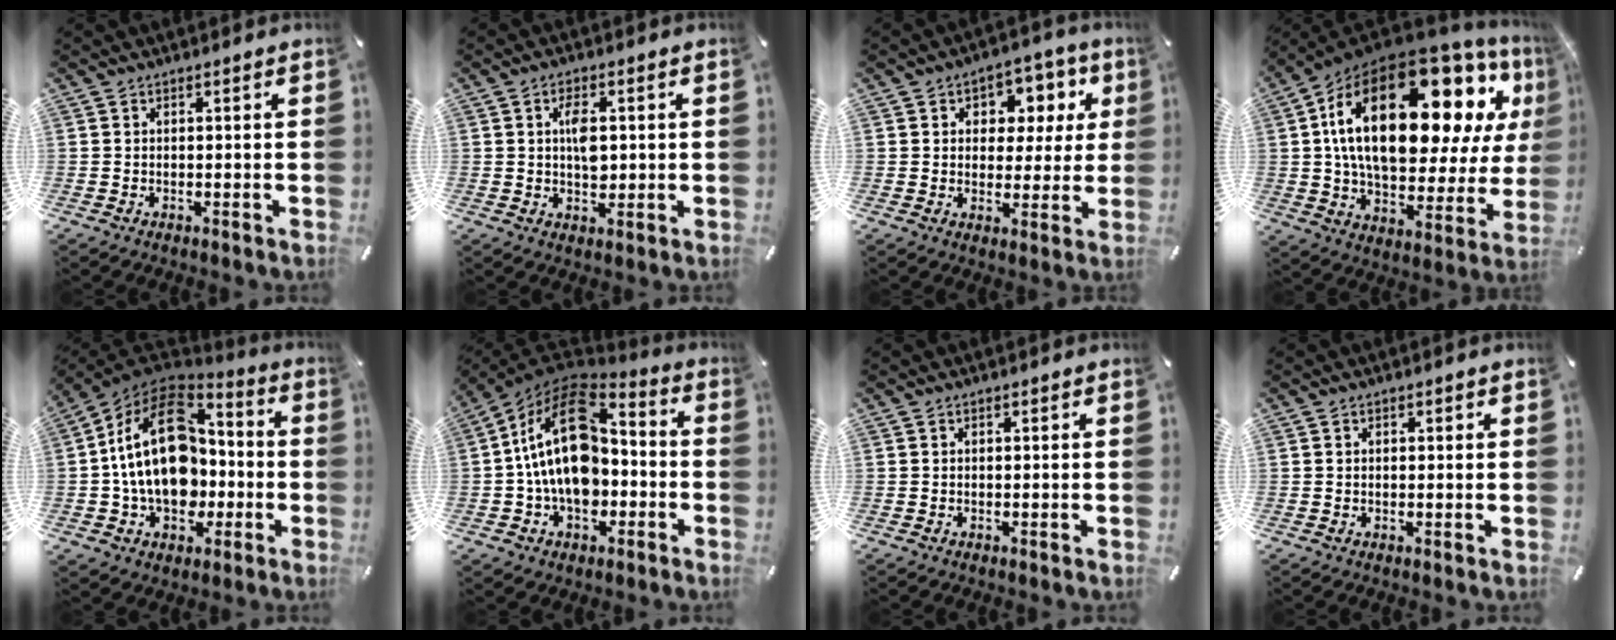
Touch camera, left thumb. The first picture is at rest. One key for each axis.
{"total": 5.7, "fx": 0.6, "fy": 3.4, "fz": 4.5, "tx": -0.074, "ty": -0.004, "tz": 0.003}
{"total": 8.9, "fx": 2.5, "fy": 7.3, "fz": 4.4, "tx": -0.053, "ty": -0.014, "tz": 0.039}
{"total": 29.4, "fx": 10.8, "fy": 14.4, "fz": 23.3, "tx": -0.407, "ty": -0.065, "tz": 0.175}
{"total": 21.7, "fx": -0.5, "fy": 15.7, "fz": 15.0, "tx": -0.286, "ty": 0.009, "tz": -0.008}
{"total": 19.8, "fx": -0.2, "fy": 13.8, "fz": 14.2, "tx": -0.265, "ty": -0.006, "tz": -0.005}
{"total": 0.0}
{"total": 0.6, "fx": 0.0, "fy": 0.4, "fz": 0.4, "tx": -0.009, "ty": 0.002, "tz": 0.000}